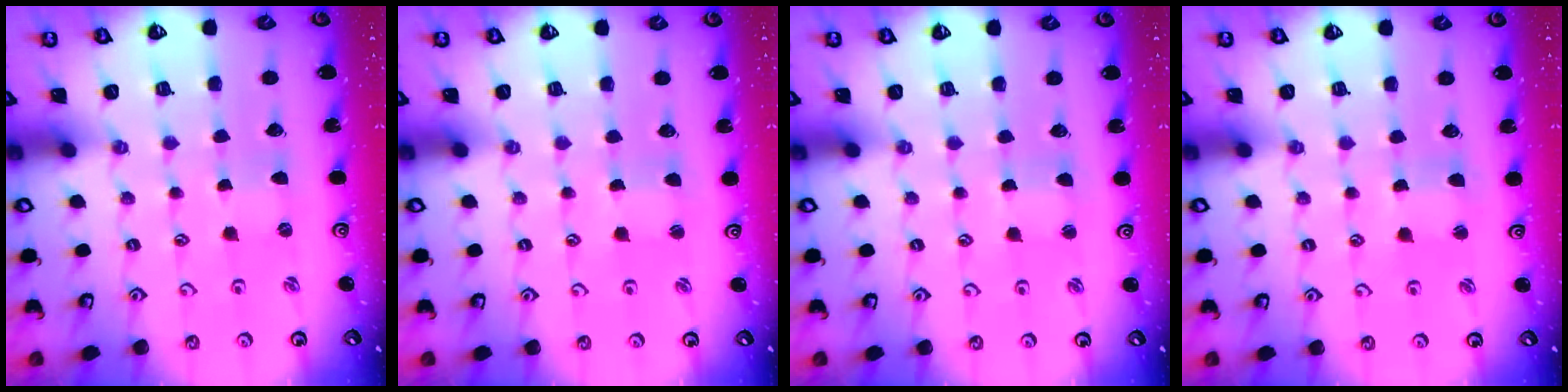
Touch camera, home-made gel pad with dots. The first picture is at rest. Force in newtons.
{"total": 0.7, "press": 0.7, "slide": 0.2}
{"total": 0.9, "press": 0.9, "slide": 0.2}
{"total": 2.1, "press": 2.1, "slide": 0.3}